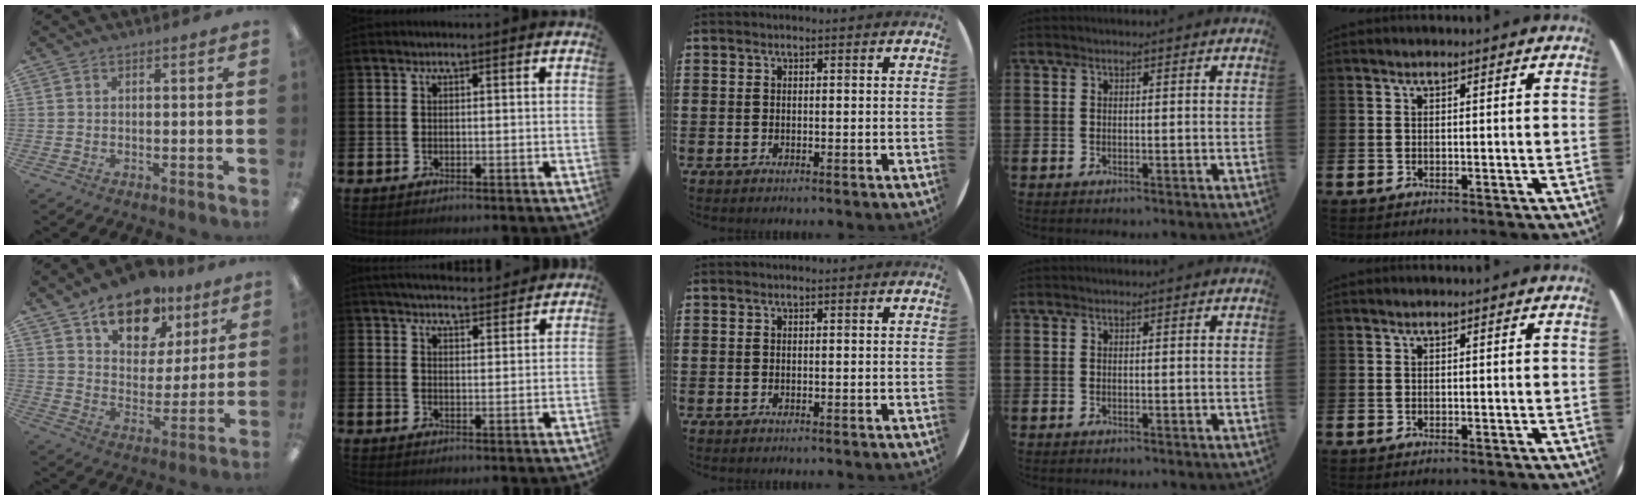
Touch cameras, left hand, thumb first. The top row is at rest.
{"thumb": {"total": 15.5, "force": [10.7, 8.8, 7.0], "torque": [-0.103, -0.056, 0.190]}, "index": {"total": 4.5, "force": [4.5, 0.4, 0.4], "torque": [-0.018, -0.023, 0.082]}}